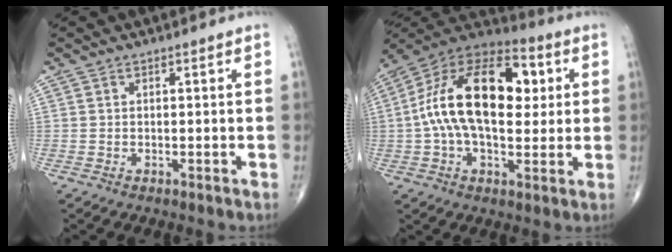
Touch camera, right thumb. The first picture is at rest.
{"total": 22.8, "force": [3.1, 12.6, 18.7], "torque": [-0.314, 0.024, 0.040]}